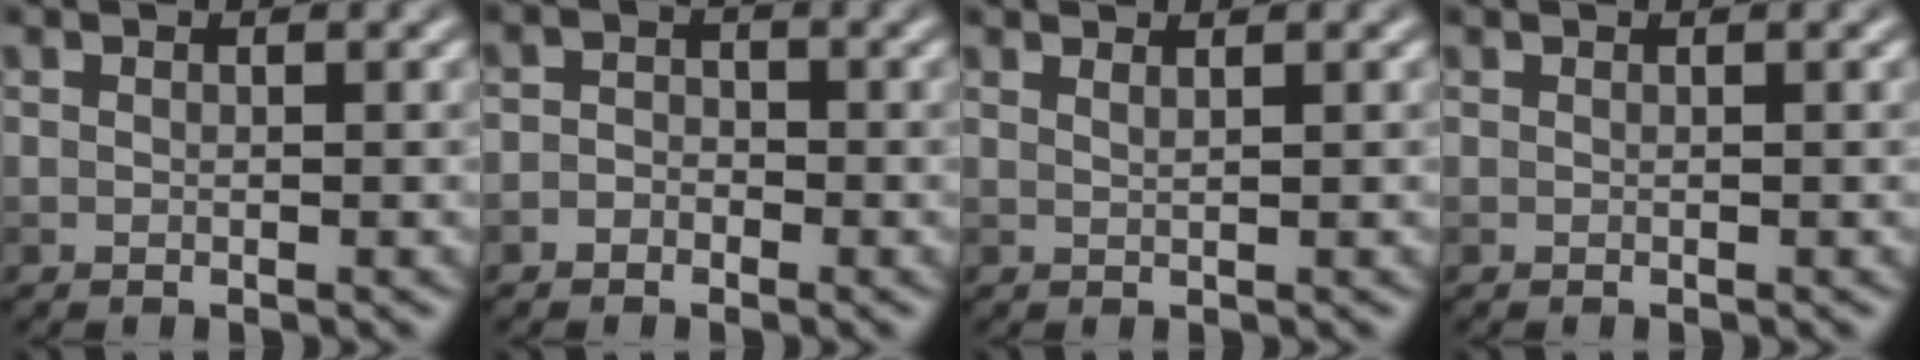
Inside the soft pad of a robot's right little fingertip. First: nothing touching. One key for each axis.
{"total": 1.4, "fx": -0.7, "fy": 1.1, "fz": 0.4, "tx": 0.011, "ty": 0.007, "tz": -0.025}
{"total": 0.7, "fx": 0.6, "fy": -0.2, "fz": 0.2, "tx": -0.002, "ty": 0.001, "tz": 0.011}
{"total": 0.0}